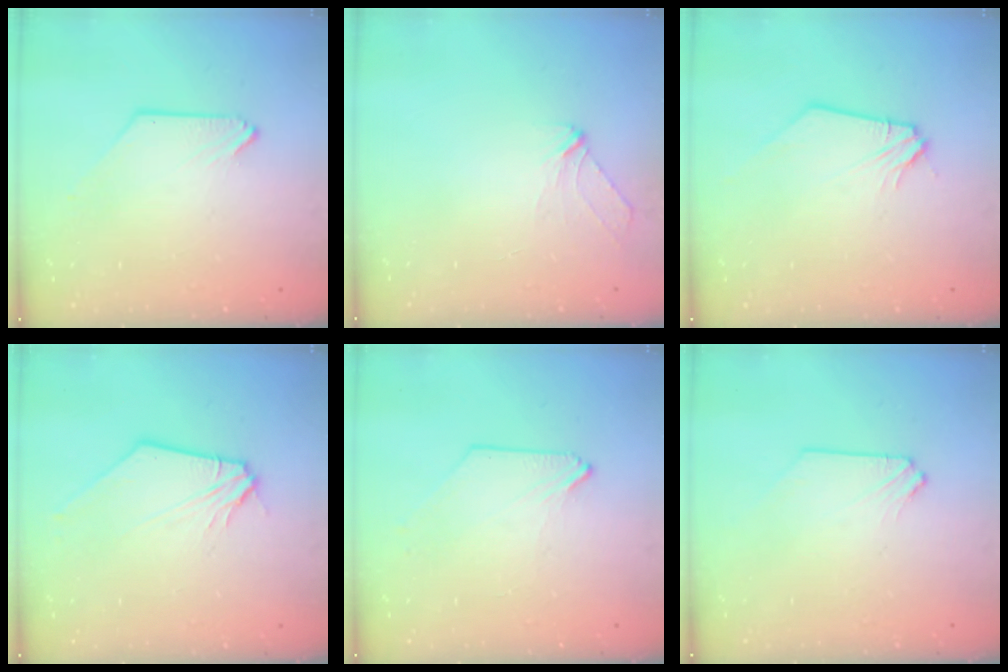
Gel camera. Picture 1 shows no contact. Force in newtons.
{"total": 3.8, "press": 3.6, "slide": 1.0}
{"total": 0.8, "press": 0.8, "slide": 0.1}
{"total": 5.7, "press": 5.6, "slide": 0.9}
{"total": 0.0}
{"total": 0.0}